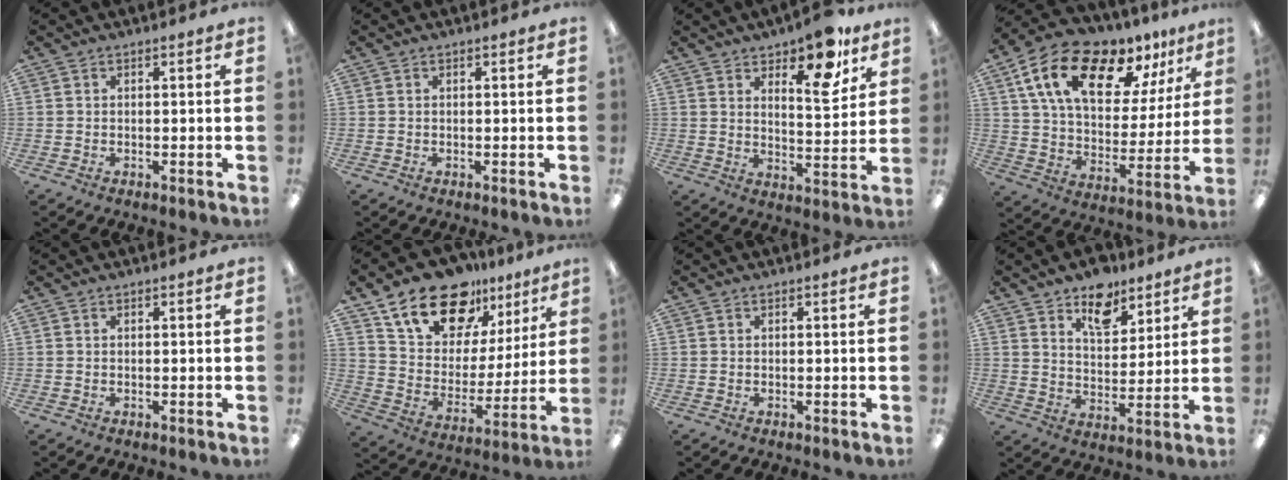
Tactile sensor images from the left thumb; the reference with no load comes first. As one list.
[{"total": 0.0}, {"total": 12.5, "force": [8.9, 4.7, 7.4], "torque": [-0.086, -0.052, 0.147]}, {"total": 19.8, "force": [12.6, 9.5, 11.9], "torque": [-0.215, -0.064, 0.221]}, {"total": 0.0}, {"total": 18.8, "force": [13.9, 10.1, 7.6], "torque": [-0.146, -0.086, 0.251]}, {"total": 0.0}, {"total": 10.4, "force": [7.7, 5.5, 4.3], "torque": [-0.045, -0.044, 0.136]}]